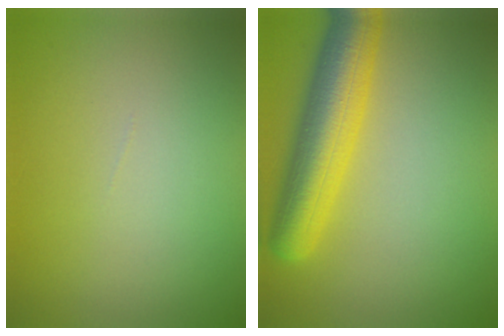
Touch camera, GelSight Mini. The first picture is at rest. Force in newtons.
{"total": 7.3, "press": 7.3, "slide": 0.2}